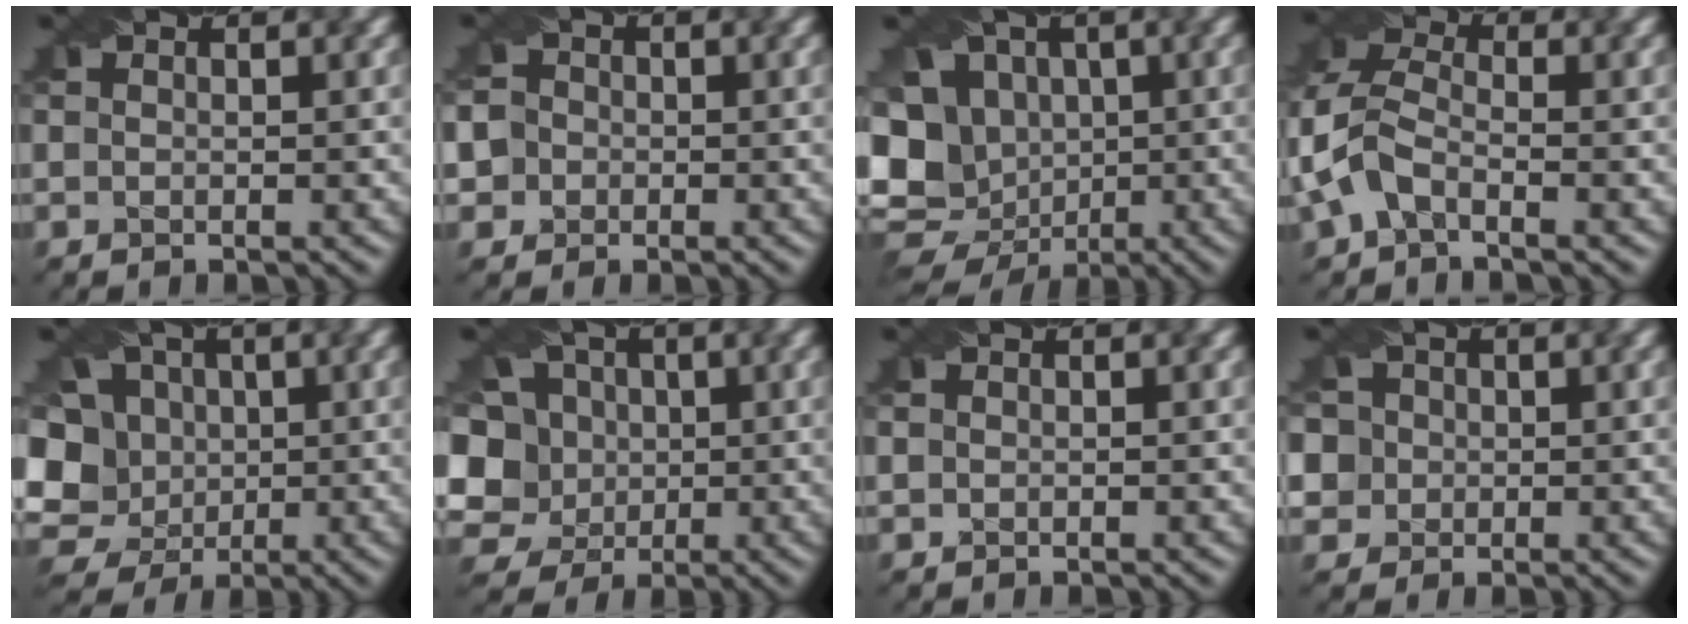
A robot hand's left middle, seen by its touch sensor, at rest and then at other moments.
{"total": 4.9, "force": [0.4, 4.6, 1.7], "torque": [-0.027, 0.036, -0.015]}
{"total": 14.5, "force": [-2.2, 12.4, 7.2], "torque": [-0.133, 0.003, -0.059]}
{"total": 5.2, "force": [-1.4, 3.4, 3.7], "torque": [-0.084, 0.015, -0.043]}
{"total": 12.7, "force": [0.2, 11.1, 6.2], "torque": [-0.141, 0.033, -0.029]}
{"total": 10.2, "force": [0.7, 8.7, 5.4], "torque": [-0.110, 0.031, -0.019]}
{"total": 0.6, "force": [0.2, 0.6, 0.2], "torque": [-0.003, -0.002, 0.003]}
{"total": 7.0, "force": [2.4, 6.0, 2.8], "torque": [-0.052, 0.034, 0.016]}